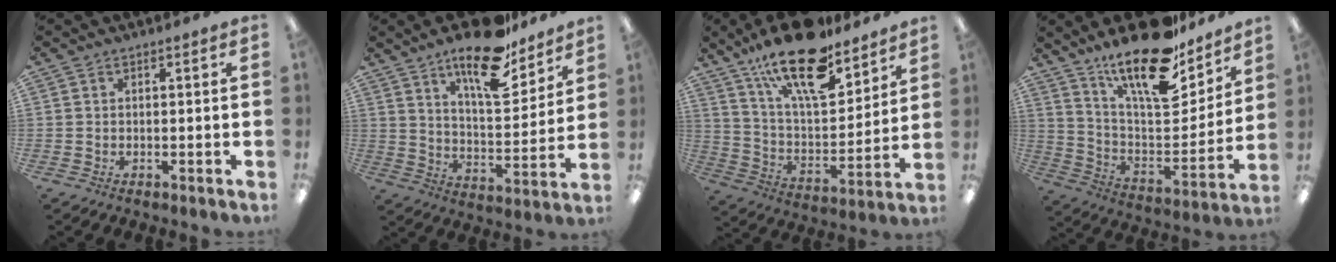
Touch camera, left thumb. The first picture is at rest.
{"total": 18.3, "force": [13.5, 6.5, 10.6], "torque": [-0.162, -0.081, 0.224]}
{"total": 22.3, "force": [15.7, 8.5, 13.5], "torque": [-0.226, -0.090, 0.269]}
{"total": 22.0, "force": [16.8, 7.3, 12.2], "torque": [-0.202, -0.119, 0.289]}